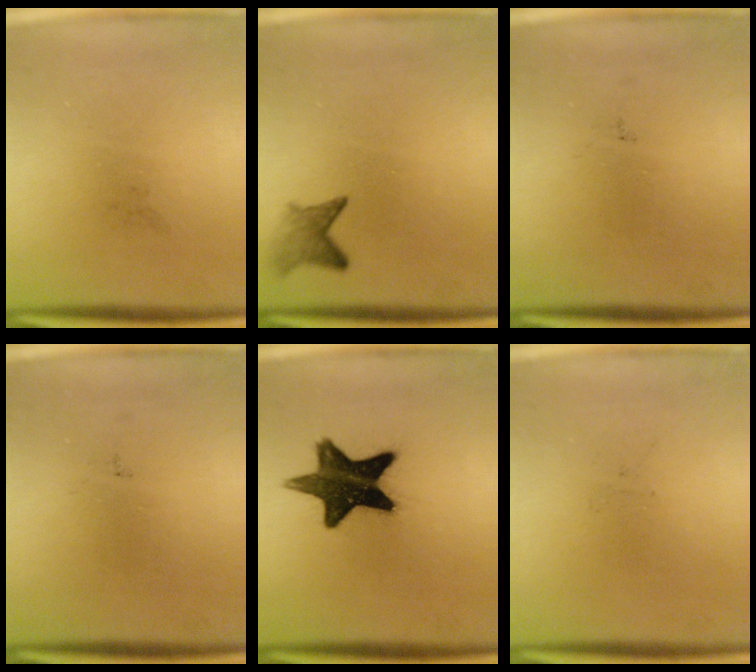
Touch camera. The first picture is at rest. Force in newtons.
{"total": 2.4}
{"total": 0.0}
{"total": 0.0}
{"total": 14.8}
{"total": 0.0}